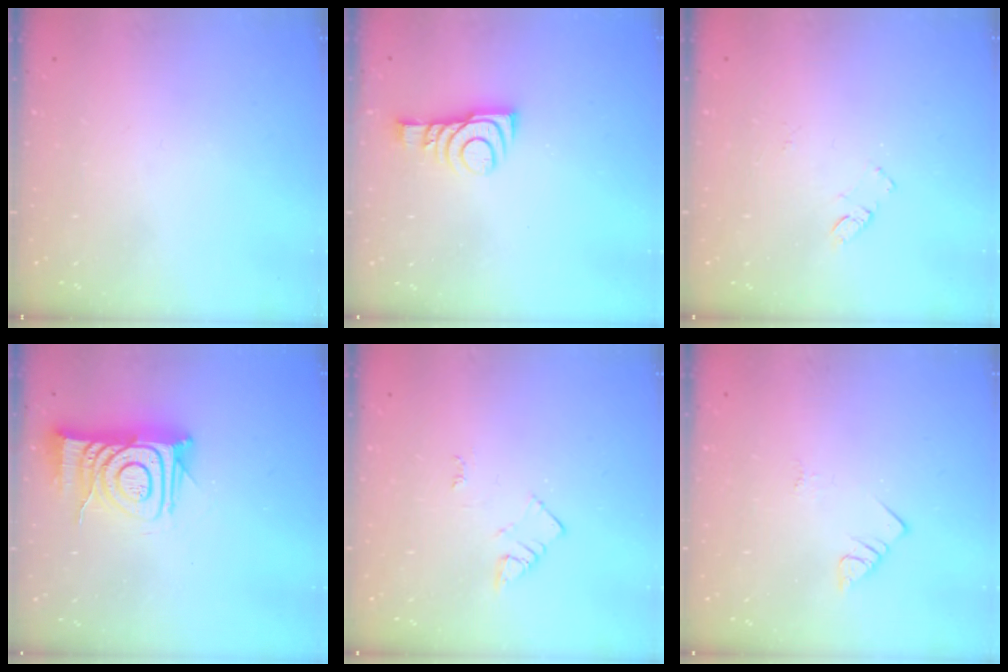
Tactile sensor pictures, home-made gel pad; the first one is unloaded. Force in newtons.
{"total": 9.1, "press": 9.1, "slide": 0.4}
{"total": 6.2, "press": 6.2, "slide": 0.5}
{"total": 14.8, "press": 14.7, "slide": 1.0}
{"total": 3.1, "press": 3.1, "slide": 0.4}
{"total": 3.1, "press": 3.1, "slide": 0.4}